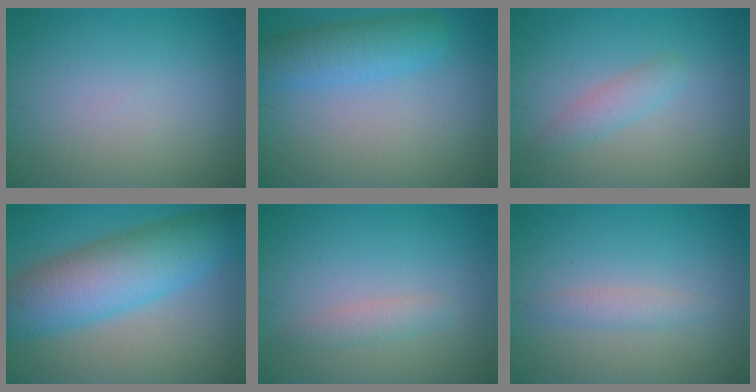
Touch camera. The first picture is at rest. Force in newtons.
{"total": 4.0, "press": 4.0, "slide": 0.1}
{"total": 1.9, "press": 1.9, "slide": 0.0}
{"total": 8.8, "press": 8.8, "slide": 0.2}
{"total": 1.4, "press": 1.4, "slide": 0.1}
{"total": 1.5, "press": 1.4, "slide": 0.1}